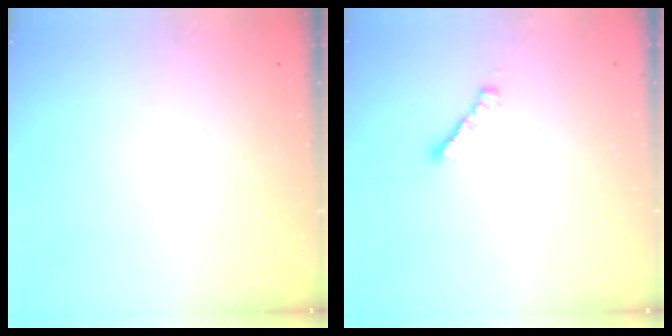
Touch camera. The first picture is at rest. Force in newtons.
{"total": 2.3, "press": 2.3, "slide": 0.4}